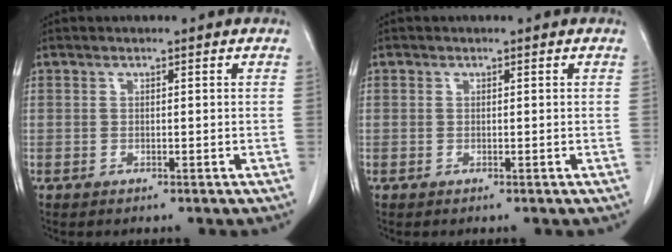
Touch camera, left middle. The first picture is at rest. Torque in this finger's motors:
{"motor_torque": [-0.15, 0.17, -0.11, 0.01]}